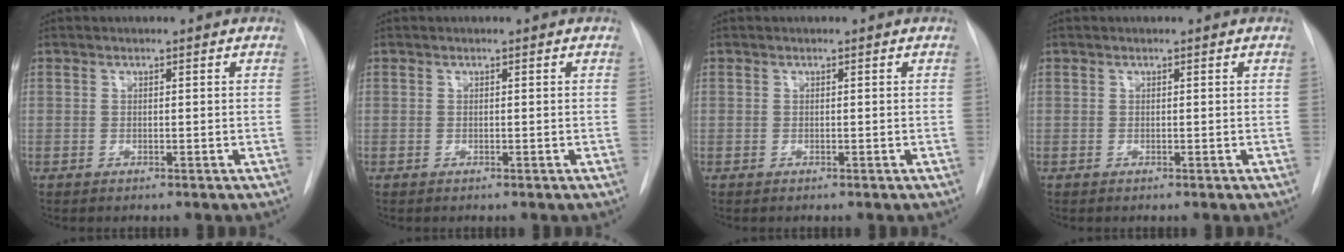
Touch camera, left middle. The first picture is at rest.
{"total": 0.0}
{"total": 0.0}
{"total": 0.0}